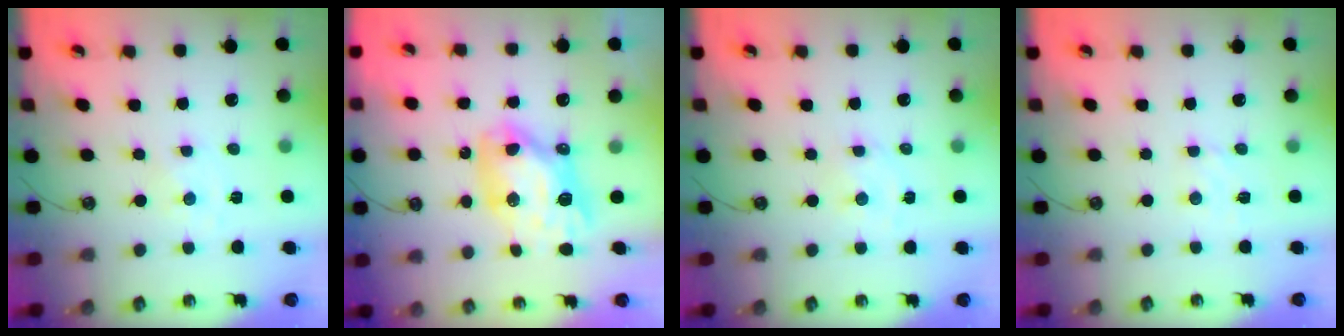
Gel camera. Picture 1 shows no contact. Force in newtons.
{"total": 12.3, "press": 12.3, "slide": 0.8}
{"total": 1.6, "press": 1.6, "slide": 0.2}
{"total": 3.2, "press": 3.1, "slide": 0.5}